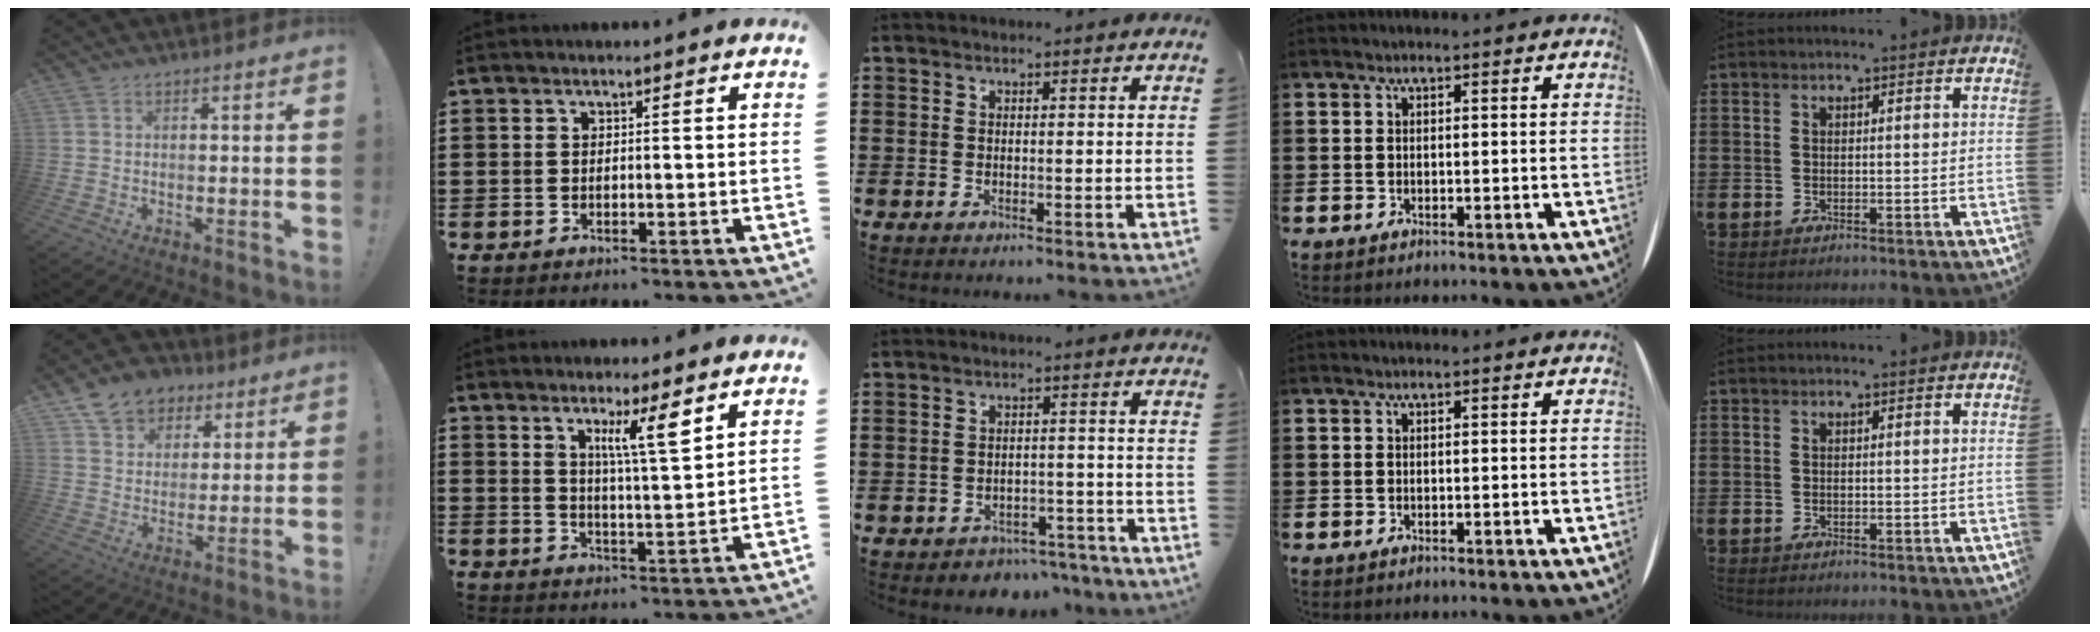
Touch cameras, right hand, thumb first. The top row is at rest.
{"thumb": {"total": 11.2, "force": [6.6, 8.4, 3.2], "torque": [-0.047, -0.038, 0.131]}, "index": {"total": 6.6, "force": [3.7, 0.7, 5.4], "torque": [-0.100, -0.005, 0.057]}, "middle": {"total": 3.1, "force": [-2.9, 0.8, -0.2], "torque": [-0.005, 0.003, -0.065]}}